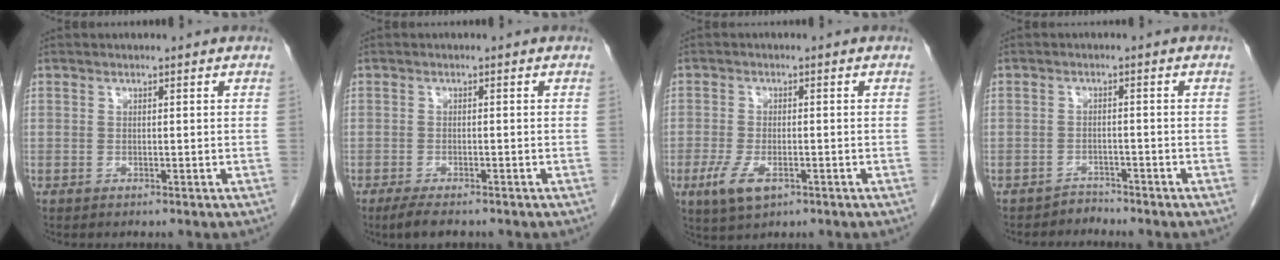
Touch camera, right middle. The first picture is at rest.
{"total": 3.9, "force": [-3.0, 1.0, 2.3], "torque": [-0.042, -0.009, -0.045]}
{"total": 5.1, "force": [-2.3, 2.2, 4.0], "torque": [-0.086, -0.009, -0.036]}
{"total": 1.8, "force": [-1.6, 0.3, -0.8], "torque": [0.018, -0.004, -0.028]}